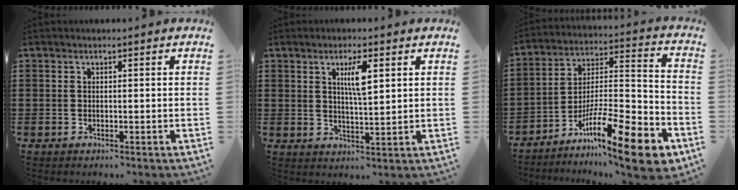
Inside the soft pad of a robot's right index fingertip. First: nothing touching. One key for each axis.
{"total": 4.7, "fx": 1.8, "fy": 1.1, "fz": 4.2, "tx": -0.073, "ty": 0.001, "tz": 0.025}
{"total": 15.8, "fx": -10.9, "fy": 2.4, "fz": 11.2, "tx": -0.175, "ty": 0.031, "tz": -0.190}